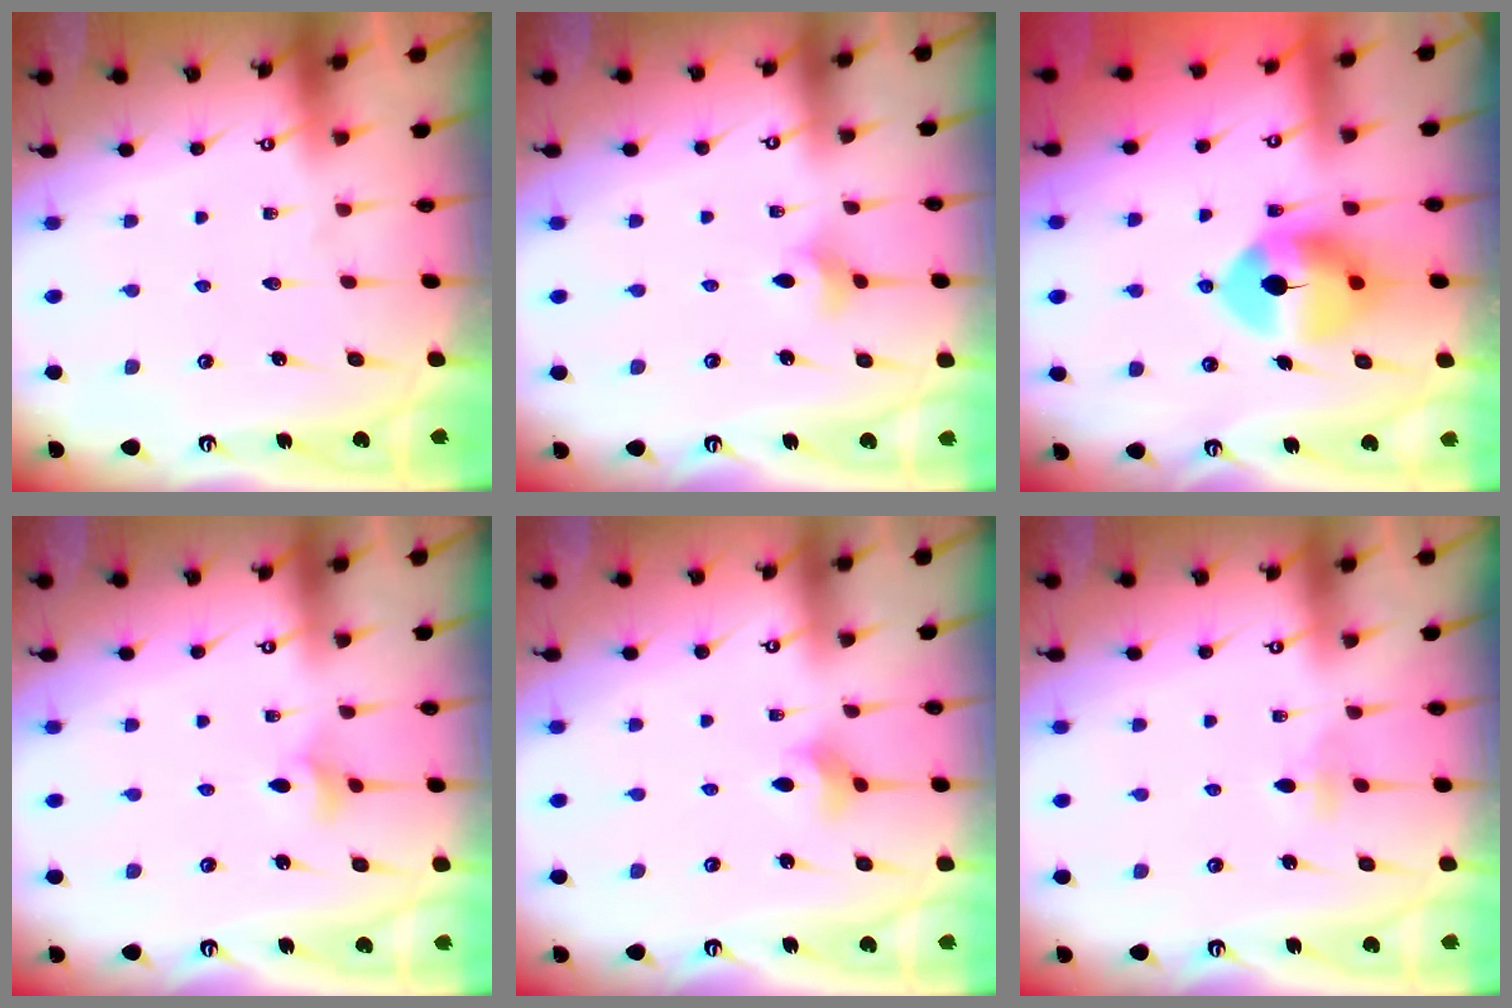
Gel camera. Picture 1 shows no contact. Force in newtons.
{"total": 3.4, "press": 3.3, "slide": 0.8}
{"total": 13.3, "press": 13.2, "slide": 1.5}
{"total": 3.0, "press": 2.9, "slide": 0.5}
{"total": 3.5, "press": 3.4, "slide": 0.8}
{"total": 3.7, "press": 3.6, "slide": 0.8}